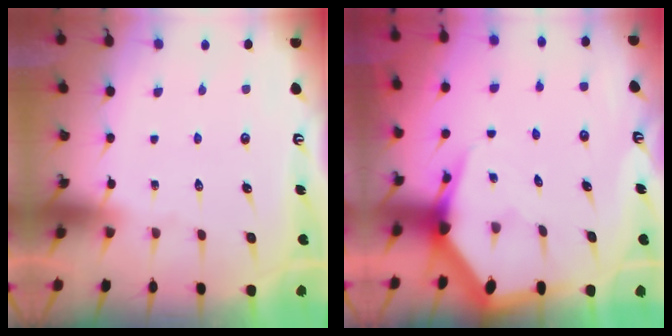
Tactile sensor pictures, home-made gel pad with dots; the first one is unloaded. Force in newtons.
{"total": 5.3, "press": 5.3, "slide": 0.7}